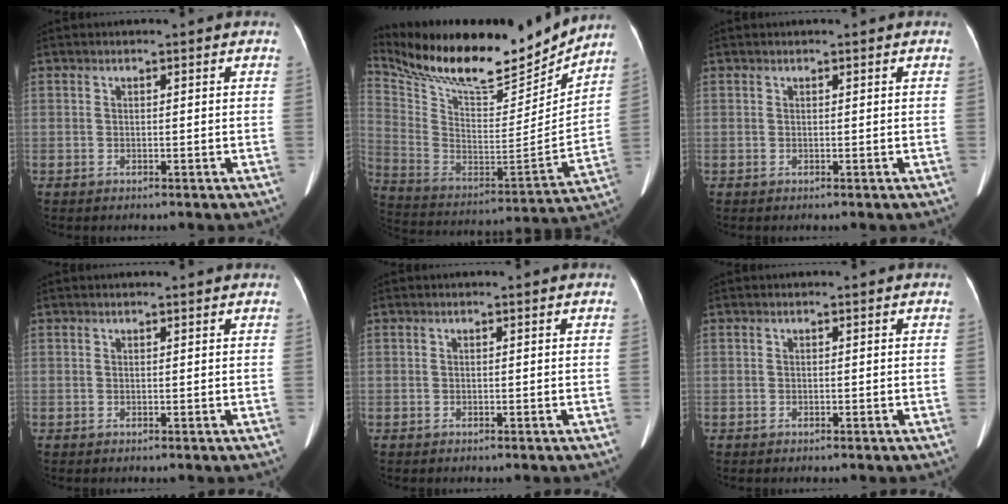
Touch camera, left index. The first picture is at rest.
{"total": 25.0, "force": [21.9, 5.6, 10.7], "torque": [-0.214, -0.020, 0.351]}
{"total": 0.0}
{"total": 1.6, "force": [1.5, 0.2, 0.6], "torque": [-0.012, 0.013, 0.015]}
{"total": 0.0}
{"total": 0.0}